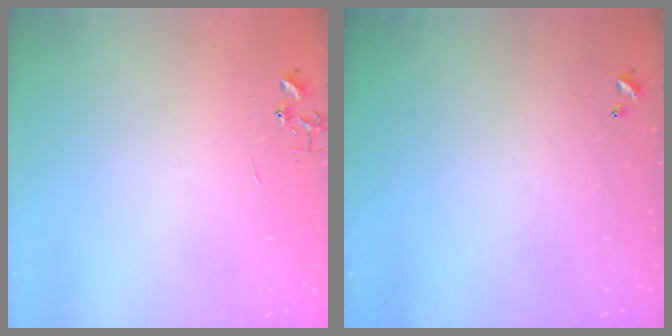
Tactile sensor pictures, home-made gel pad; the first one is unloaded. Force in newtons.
{"total": 0.0}